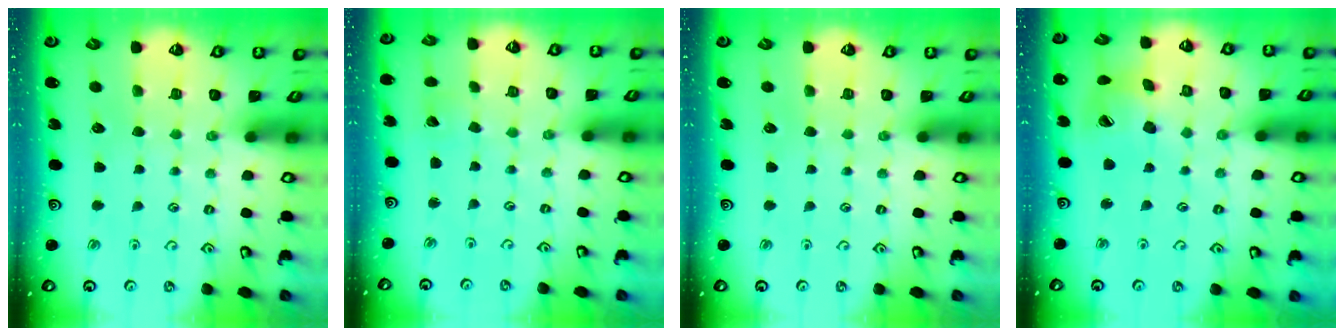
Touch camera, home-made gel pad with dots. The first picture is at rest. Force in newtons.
{"total": 1.8, "press": 1.8, "slide": 0.1}
{"total": 0.0}
{"total": 14.6, "press": 14.4, "slide": 2.0}